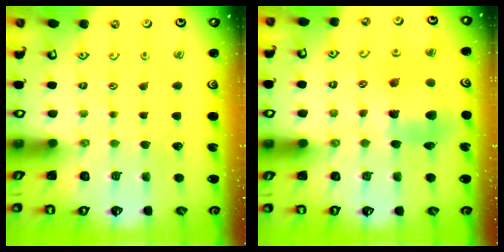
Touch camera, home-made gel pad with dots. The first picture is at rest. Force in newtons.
{"total": 9.2, "press": 9.1, "slide": 1.2}